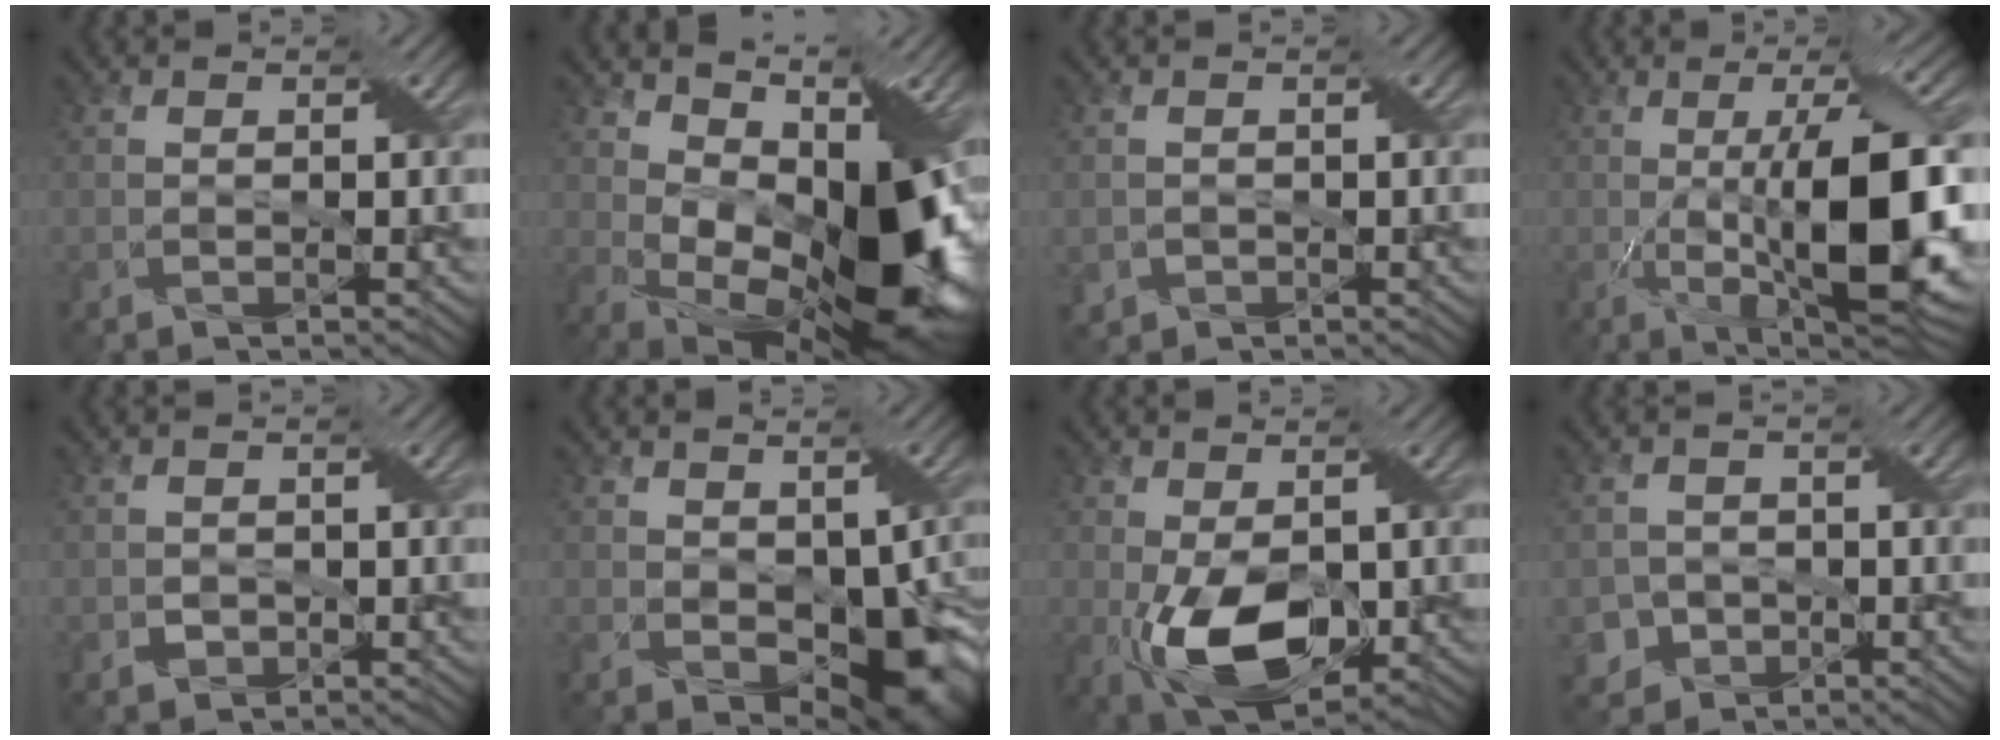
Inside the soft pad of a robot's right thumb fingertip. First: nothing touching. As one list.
[{"total": 16.2, "force": [1.6, 9.0, 13.4], "torque": [-0.197, -0.011, 0.043]}, {"total": 1.3, "force": [-0.6, 1.2, 0.1], "torque": [-0.008, -0.007, -0.010]}, {"total": 15.8, "force": [-2.0, 4.4, 15.1], "torque": [-0.225, 0.004, -0.033]}, {"total": 1.6, "force": [-0.6, 1.4, 0.2], "torque": [-0.007, -0.006, -0.009]}, {"total": 8.8, "force": [-0.8, 5.4, 6.8], "torque": [-0.103, -0.025, 0.001]}, {"total": 9.5, "force": [-2.3, 5.3, 7.5], "torque": [-0.162, -0.018, -0.035]}, {"total": 3.3, "force": [-1.5, 2.9, 0.4], "torque": [-0.010, -0.005, -0.027]}]